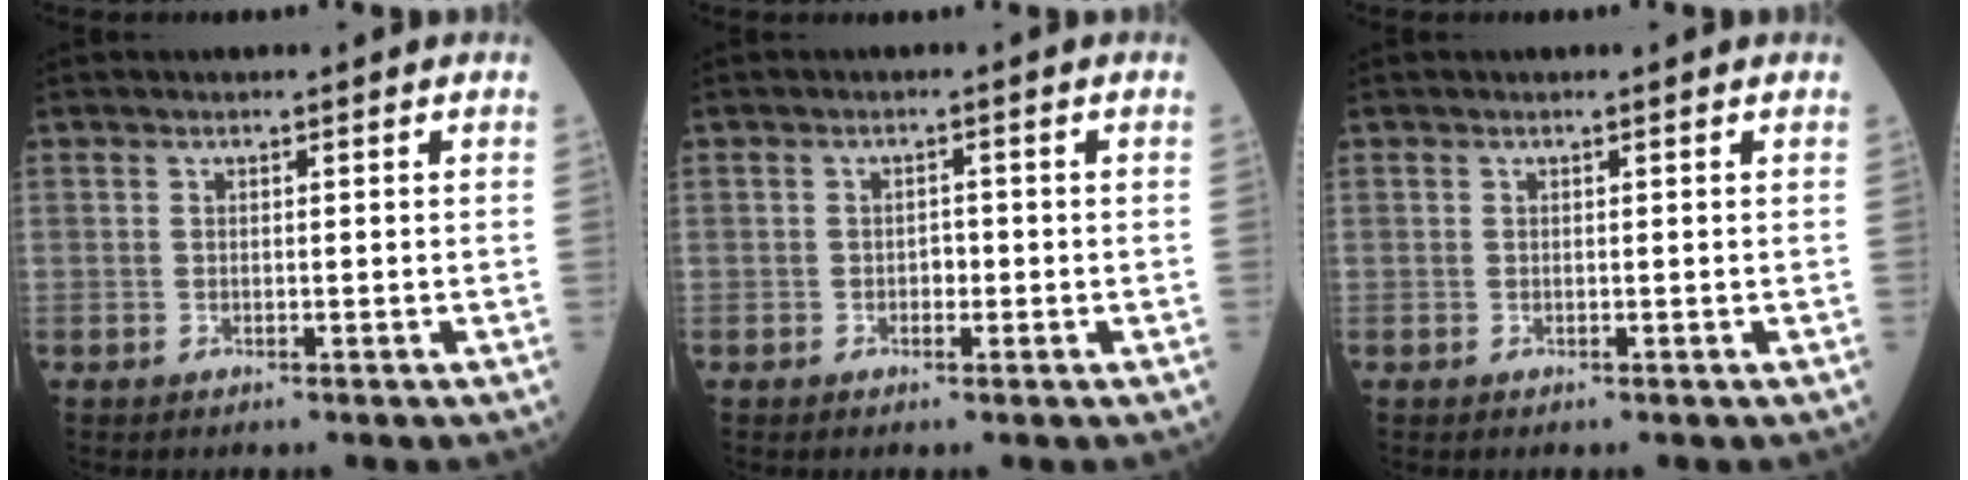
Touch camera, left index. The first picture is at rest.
{"total": 1.3, "force": [-0.4, 0.9, 0.9], "torque": [-0.011, 0.004, -0.007]}
{"total": 0.6, "force": [0.6, 0.0, 0.2], "torque": [-0.008, 0.000, 0.008]}